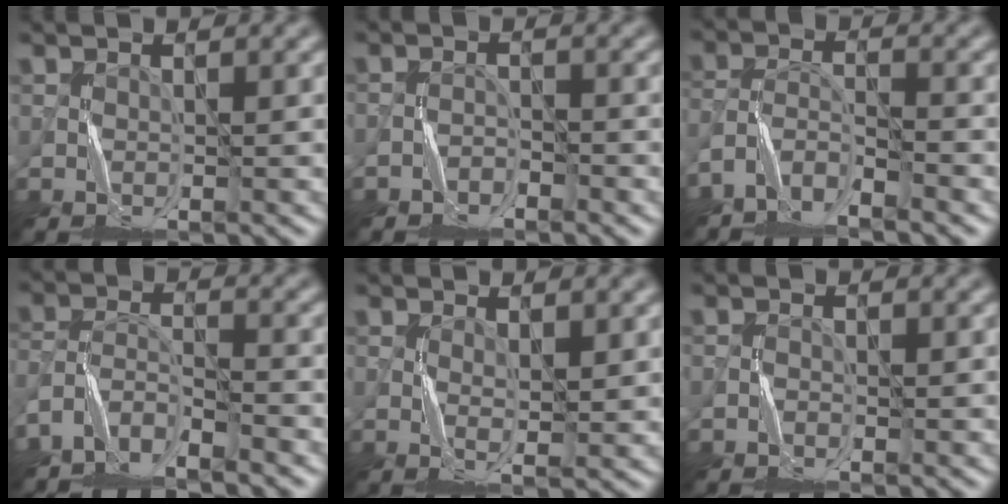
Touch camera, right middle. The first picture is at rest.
{"total": 1.6, "force": [-1.6, 0.3, -0.2], "torque": [0.007, 0.010, -0.030]}
{"total": 3.6, "force": [-3.5, 0.5, 0.8], "torque": [-0.020, 0.004, -0.078]}
{"total": 4.6, "force": [-4.4, 0.9, 1.2], "torque": [-0.025, 0.000, -0.092]}
{"total": 1.1, "force": [0.3, 0.3, 1.1], "torque": [-0.024, 0.000, 0.006]}
{"total": 1.1, "force": [-1.0, 0.2, -0.2], "torque": [0.006, 0.007, -0.021]}